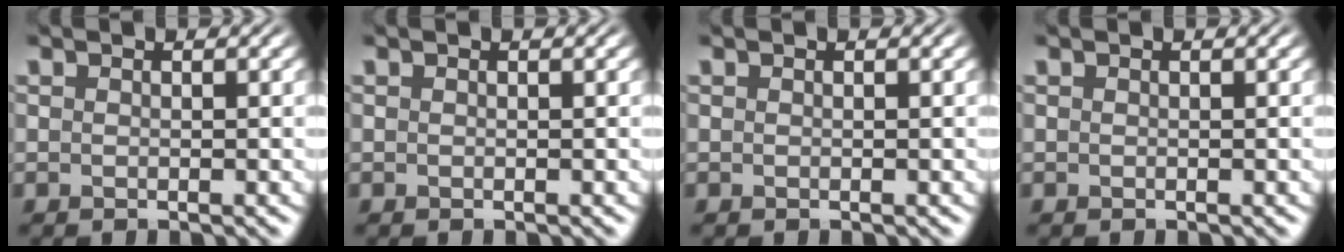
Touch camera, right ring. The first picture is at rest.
{"total": 0.0}
{"total": 0.0}
{"total": 0.0}